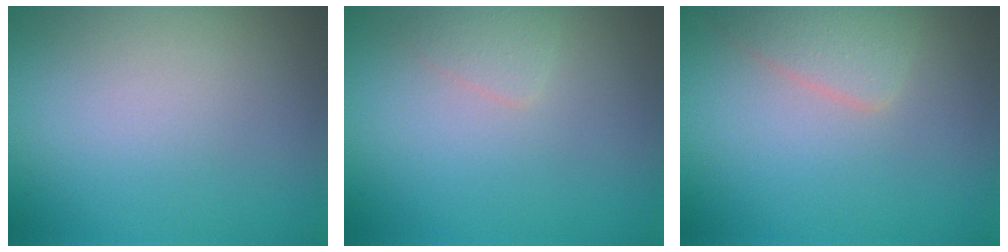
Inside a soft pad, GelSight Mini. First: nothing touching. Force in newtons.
{"total": 1.0, "press": 1.0, "slide": 0.0}
{"total": 2.4, "press": 2.4, "slide": 0.1}